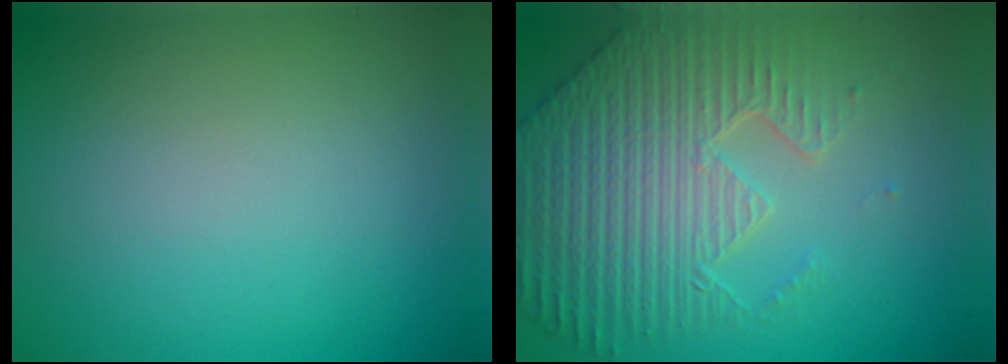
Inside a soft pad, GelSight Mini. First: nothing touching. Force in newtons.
{"total": 7.9, "press": 5.9, "slide": 5.3}